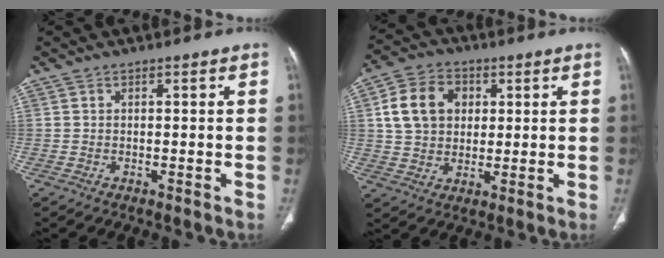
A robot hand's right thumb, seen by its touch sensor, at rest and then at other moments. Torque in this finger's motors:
{"motor_torque": [-0.68, 0.63, 0.66, -0.05, 0.08]}